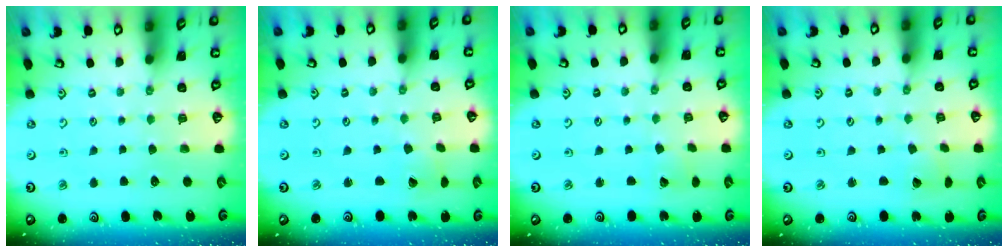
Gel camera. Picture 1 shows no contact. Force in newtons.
{"total": 0.9, "press": 0.9, "slide": 0.1}
{"total": 2.3, "press": 2.3, "slide": 0.1}
{"total": 2.3, "press": 2.3, "slide": 0.2}